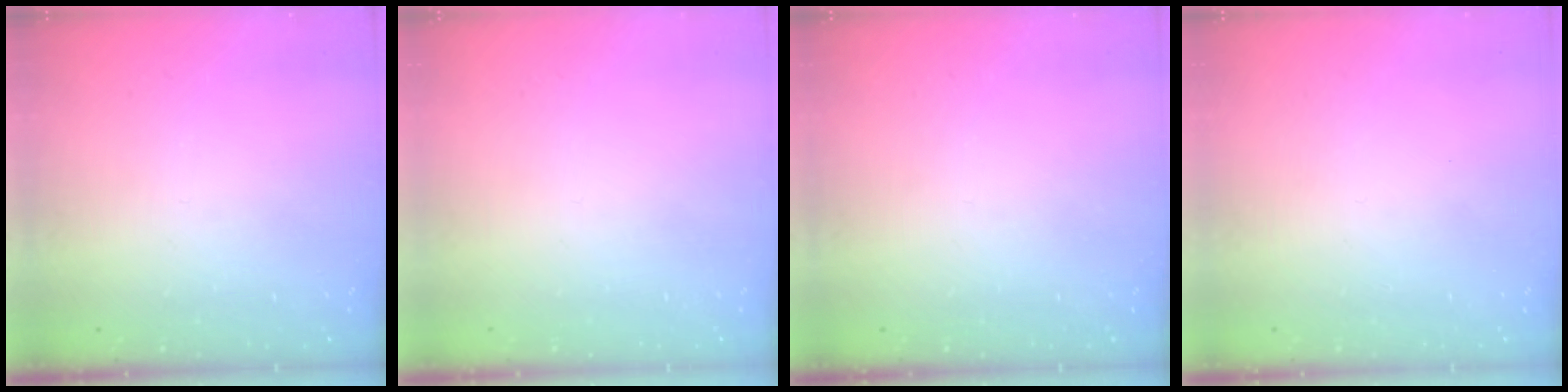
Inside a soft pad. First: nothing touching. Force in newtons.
{"total": 1.5, "press": 1.5, "slide": 0.1}
{"total": 0.0}
{"total": 1.6, "press": 1.6, "slide": 0.1}